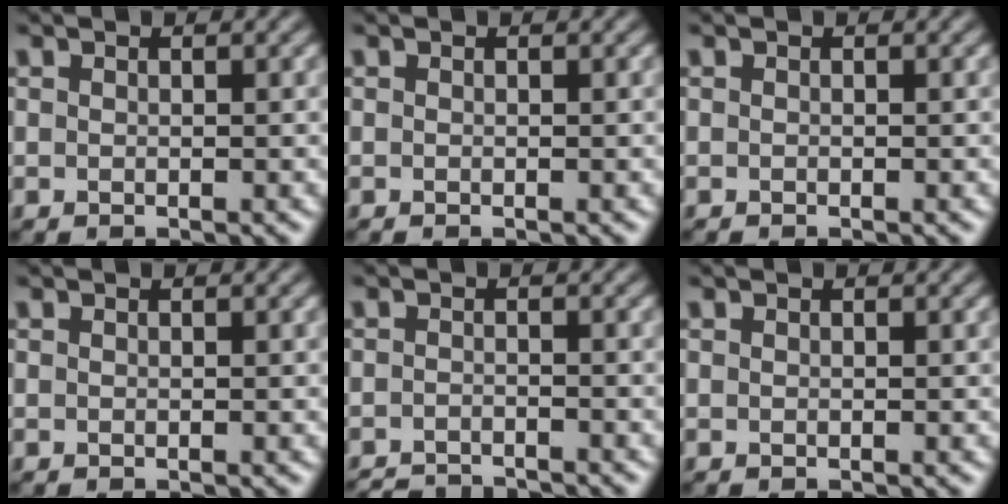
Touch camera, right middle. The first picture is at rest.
{"total": 0.0}
{"total": 0.0}
{"total": 0.0}
{"total": 3.5, "force": [-3.3, 0.5, 0.8], "torque": [-0.008, -0.008, -0.058]}
{"total": 0.0}